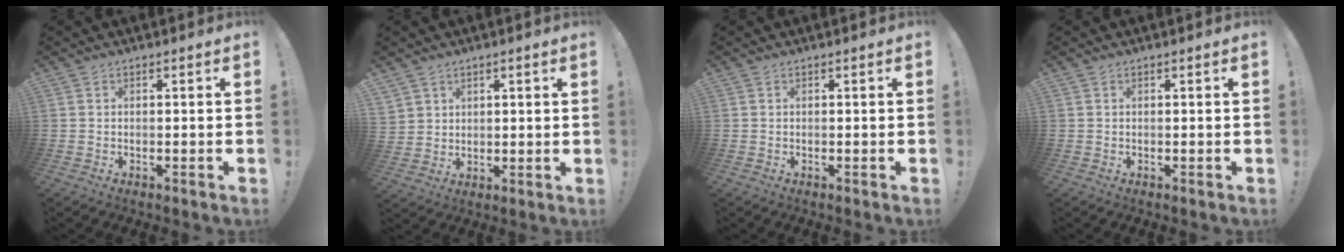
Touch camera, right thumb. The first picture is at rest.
{"total": 5.8, "force": [3.1, 4.9, 0.4], "torque": [0.000, -0.024, 0.064]}
{"total": 0.0}
{"total": 0.0}